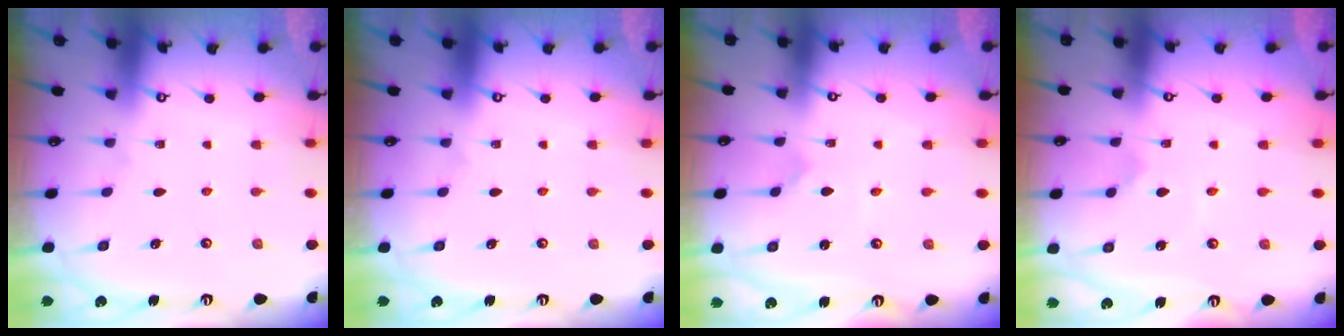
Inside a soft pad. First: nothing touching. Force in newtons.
{"total": 0.0}
{"total": 0.6, "press": 0.6, "slide": 0.0}
{"total": 2.9, "press": 2.9, "slide": 0.1}